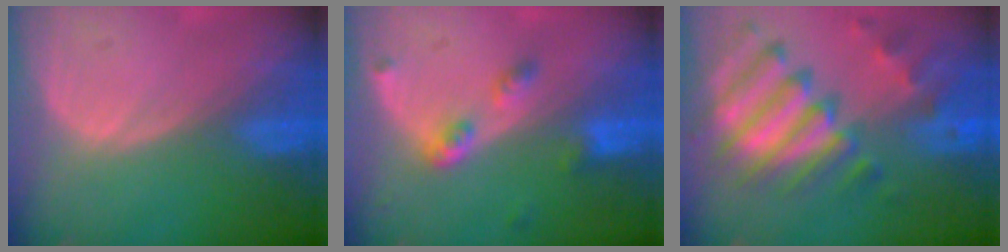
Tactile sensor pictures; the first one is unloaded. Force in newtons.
{"total": 4.3, "press": 4.0, "slide": 1.6}
{"total": 11.4, "press": 9.9, "slide": 5.8}